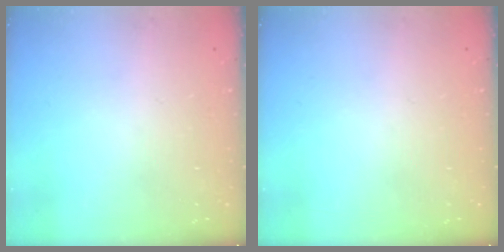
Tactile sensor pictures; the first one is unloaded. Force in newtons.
{"total": 0.0}